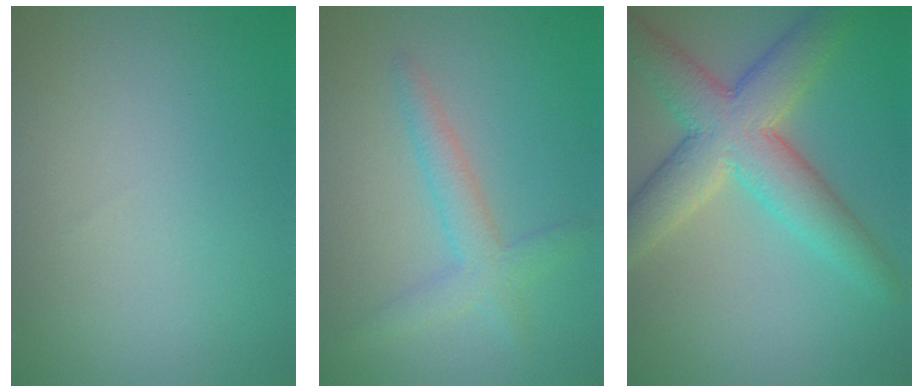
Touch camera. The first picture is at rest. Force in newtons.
{"total": 2.6, "press": 2.6, "slide": 0.2}
{"total": 8.1, "press": 8.1, "slide": 0.2}